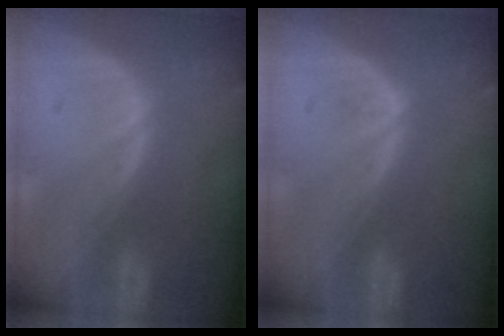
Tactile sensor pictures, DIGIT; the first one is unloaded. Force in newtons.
{"total": 1.2, "press": 0.8, "slide": 0.8}